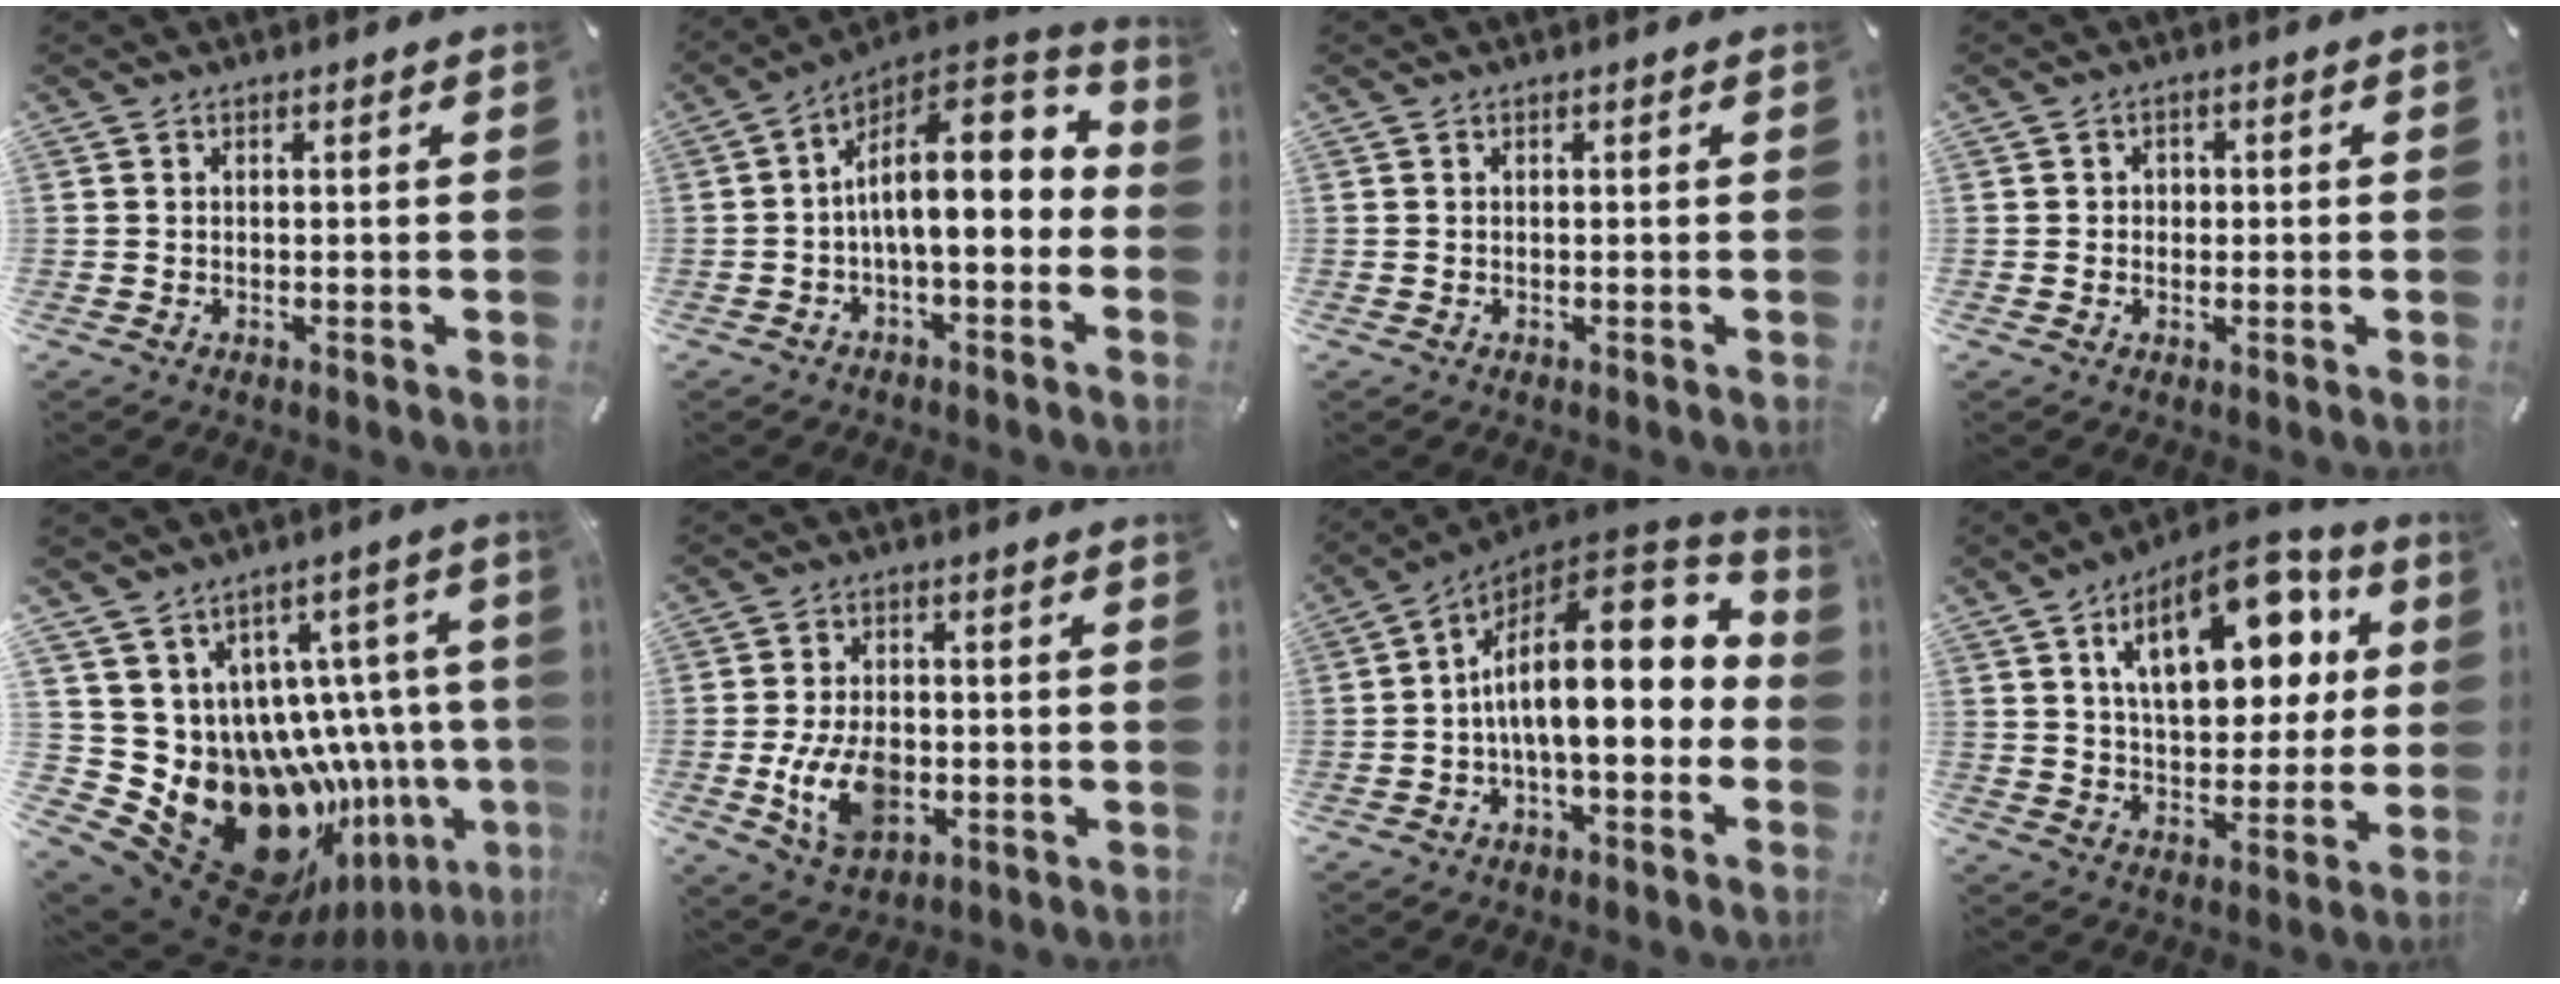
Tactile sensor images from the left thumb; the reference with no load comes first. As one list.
[{"total": 16.3, "force": [1.6, 7.2, 14.5], "torque": [-0.221, -0.026, 0.024]}, {"total": 0.0}, {"total": 2.1, "force": [-0.5, 1.9, 0.7], "torque": [-0.007, 0.005, -0.014]}, {"total": 27.7, "force": [-12.0, 18.9, 16.3], "torque": [-0.219, -0.009, -0.121]}, {"total": 11.7, "force": [-2.6, 7.8, 8.4], "torque": [-0.162, 0.001, -0.044]}, {"total": 19.1, "force": [1.4, 8.1, 17.2], "torque": [-0.282, -0.026, 0.023]}, {"total": 20.0, "force": [8.5, 10.6, 14.7], "torque": [-0.223, -0.024, 0.142]}]